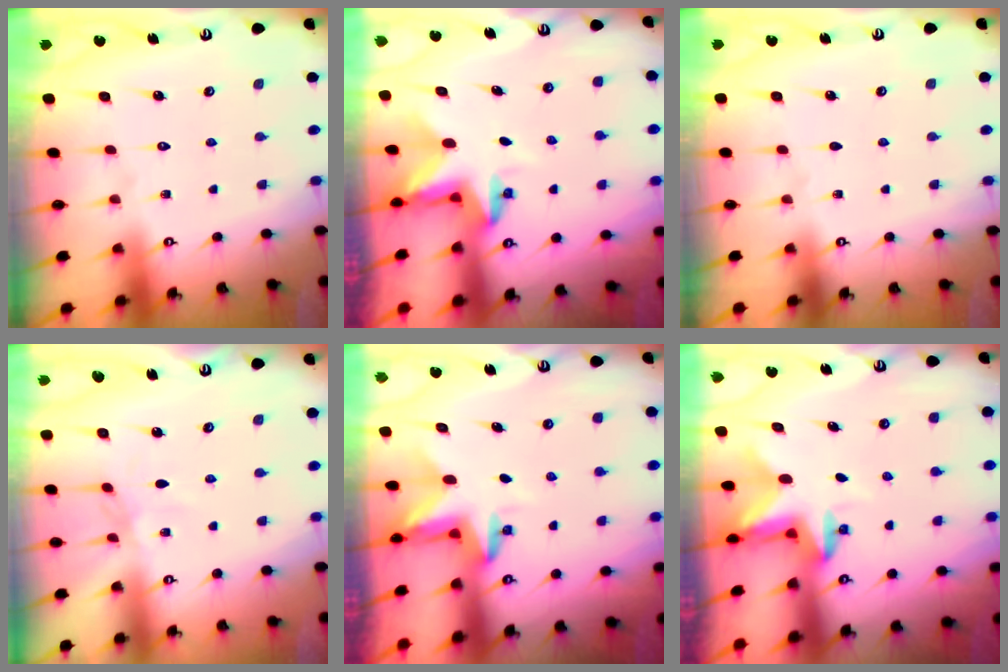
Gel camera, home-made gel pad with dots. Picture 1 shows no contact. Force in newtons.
{"total": 2.9, "press": 2.9, "slide": 0.2}
{"total": 0.0}
{"total": 1.4, "press": 1.3, "slide": 0.3}
{"total": 3.2, "press": 3.2, "slide": 0.1}
{"total": 2.8, "press": 2.8, "slide": 0.6}